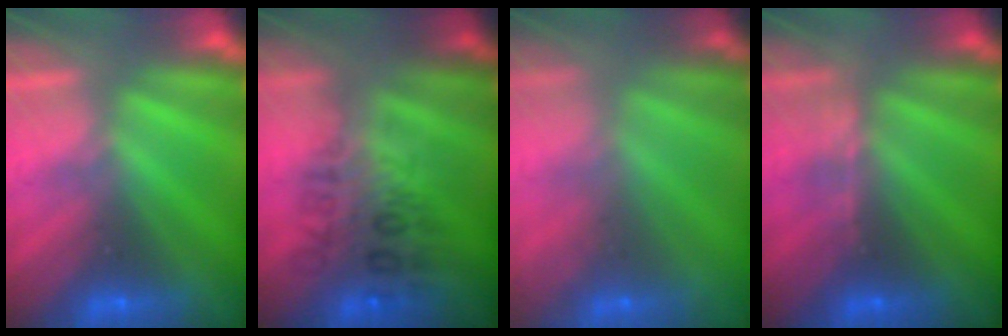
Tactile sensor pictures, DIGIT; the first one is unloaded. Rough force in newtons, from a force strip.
{"total": 2.8}
{"total": 6.3}
{"total": 2.9}